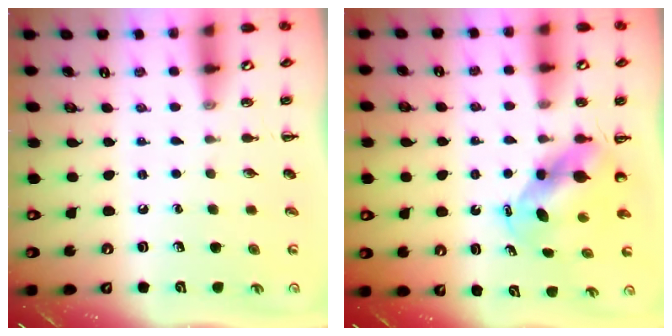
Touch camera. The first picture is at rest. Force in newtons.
{"total": 5.3, "press": 5.1, "slide": 1.4}